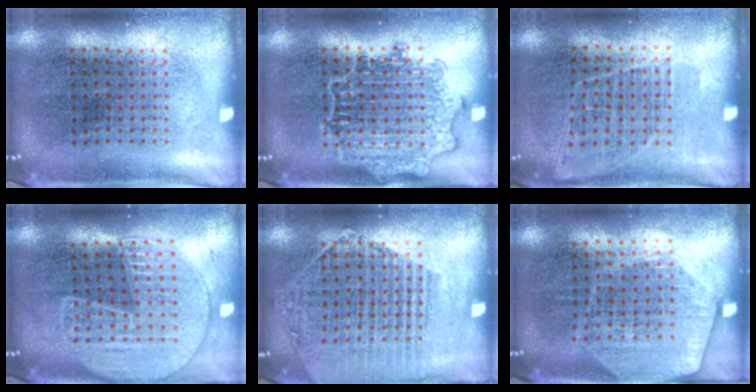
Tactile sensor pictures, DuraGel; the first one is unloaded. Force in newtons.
{"total": 3.0, "press": 3.0, "slide": 0.5}
{"total": 0.9, "press": 0.8, "slide": 0.4}
{"total": 1.7, "press": 1.6, "slide": 0.6}
{"total": 1.6, "press": 1.5, "slide": 0.4}
{"total": 2.0, "press": 1.7, "slide": 0.9}